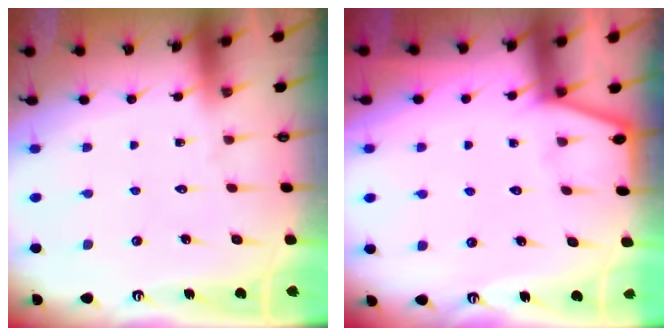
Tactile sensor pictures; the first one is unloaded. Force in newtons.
{"total": 2.5, "press": 2.5, "slide": 0.3}